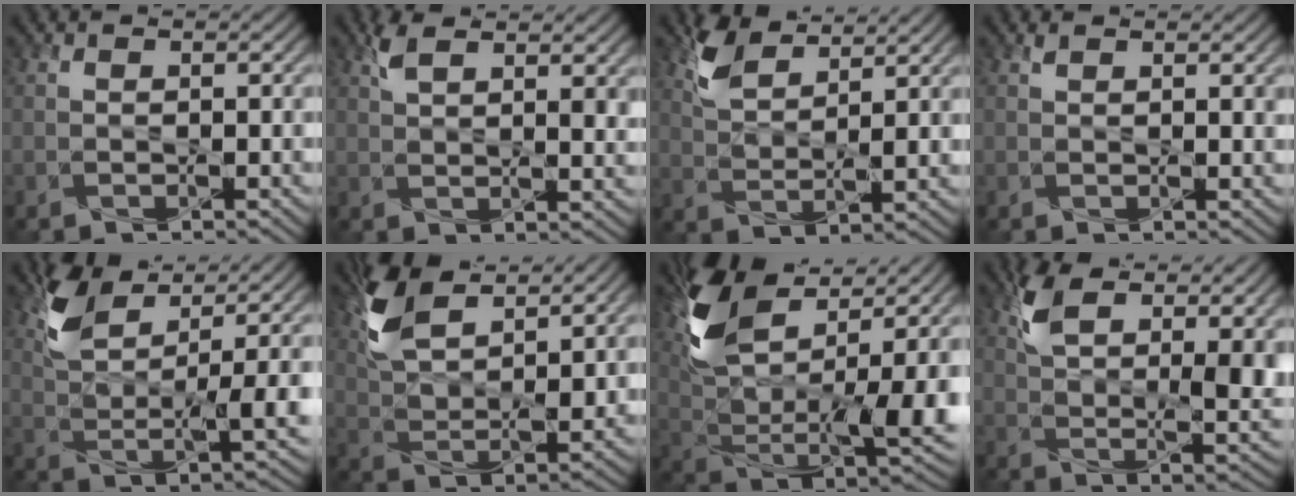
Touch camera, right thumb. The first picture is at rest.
{"total": 5.8, "force": [3.0, 2.0, 4.6], "torque": [-0.087, 0.003, 0.060]}
{"total": 6.4, "force": [4.6, 2.2, 3.9], "torque": [-0.094, 0.000, 0.098]}
{"total": 1.2, "force": [0.9, 0.2, 0.8], "torque": [-0.015, -0.001, 0.018]}
{"total": 9.7, "force": [5.4, 3.3, 7.3], "torque": [-0.152, -0.003, 0.111]}
{"total": 11.2, "force": [6.9, 4.3, 7.7], "torque": [-0.176, 0.002, 0.141]}
{"total": 16.1, "force": [6.8, 8.1, 12.2], "torque": [-0.264, 0.011, 0.129]}
{"total": 14.8, "force": [6.6, 6.7, 11.5], "torque": [-0.203, -0.003, 0.117]}